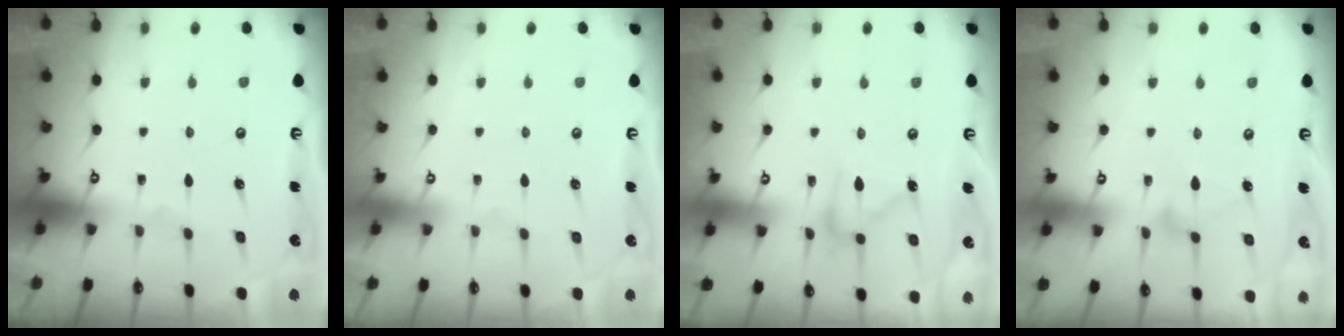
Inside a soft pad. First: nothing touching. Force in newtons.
{"total": 3.9, "press": 3.9, "slide": 0.1}
{"total": 11.6, "press": 11.5, "slide": 0.8}
{"total": 8.7, "press": 8.7, "slide": 0.4}